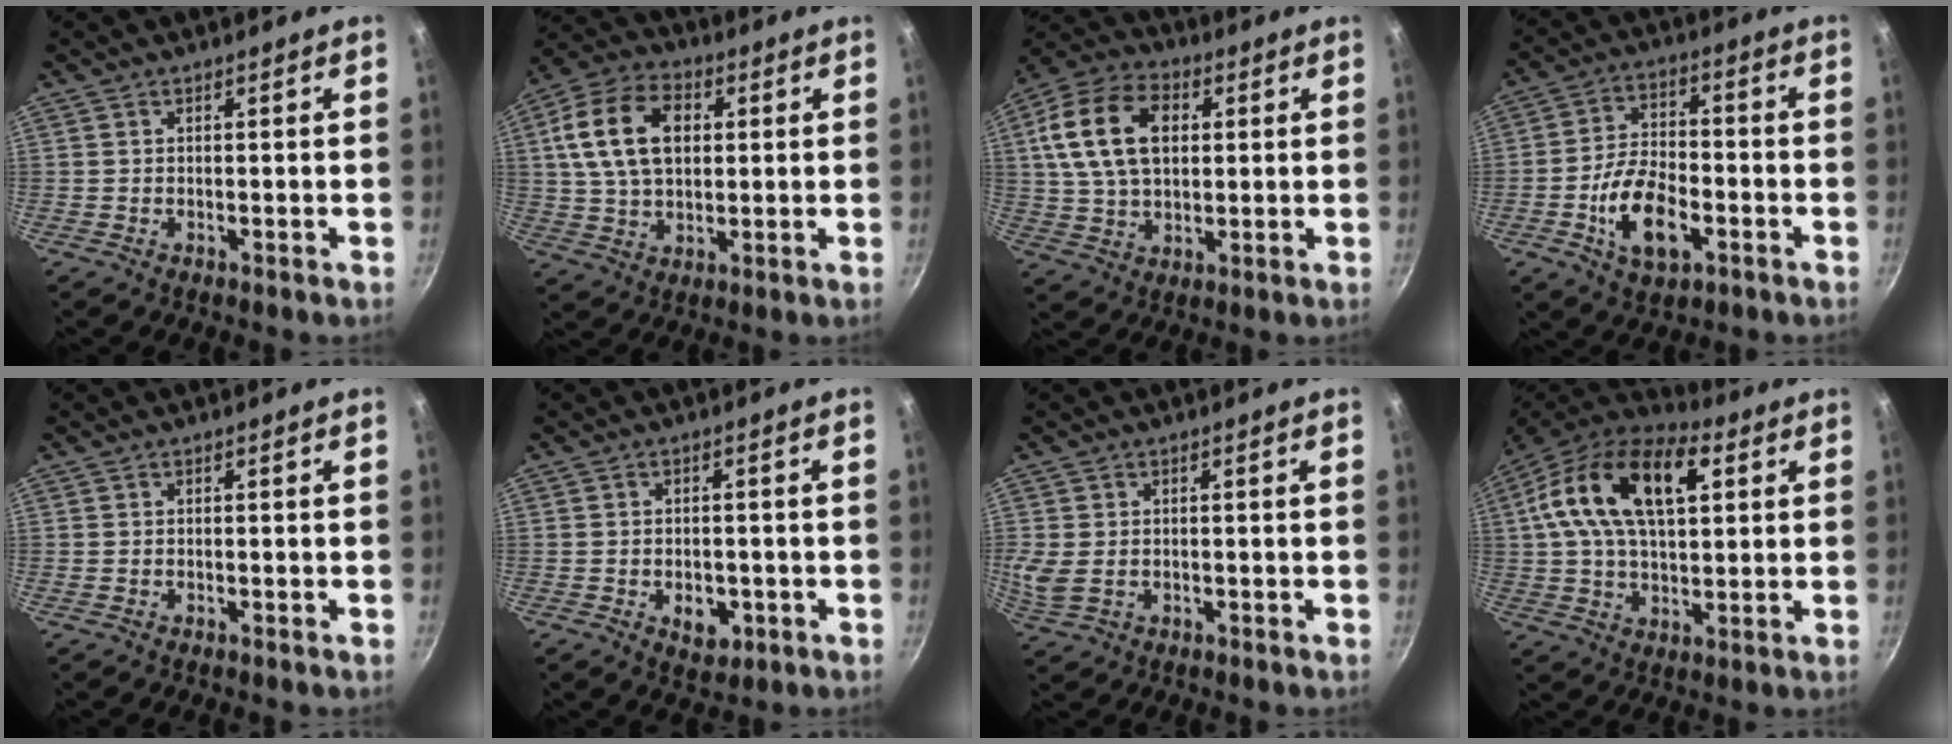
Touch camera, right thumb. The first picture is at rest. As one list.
[{"total": 15.5, "force": [3.3, 10.4, 11.0], "torque": [-0.186, 0.011, 0.049]}, {"total": 16.5, "force": [3.6, 11.0, 11.8], "torque": [-0.202, 0.011, 0.055]}, {"total": 12.7, "force": [-4.4, 6.9, 9.7], "torque": [-0.164, 0.026, -0.077]}, {"total": 0.0}, {"total": 5.2, "force": [-1.7, 3.5, 3.5], "torque": [-0.036, 0.006, -0.017]}, {"total": 4.7, "force": [-0.3, 3.4, 3.2], "torque": [-0.069, -0.006, -0.002]}, {"total": 21.2, "force": [5.9, 11.7, 16.7], "torque": [-0.292, 0.015, 0.086]}]